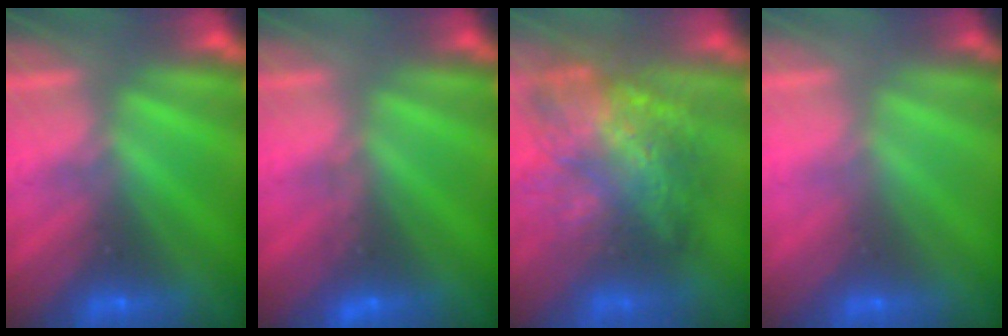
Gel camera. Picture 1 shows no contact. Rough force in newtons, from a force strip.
{"total": 3.0}
{"total": 9.3}
{"total": 2.9}